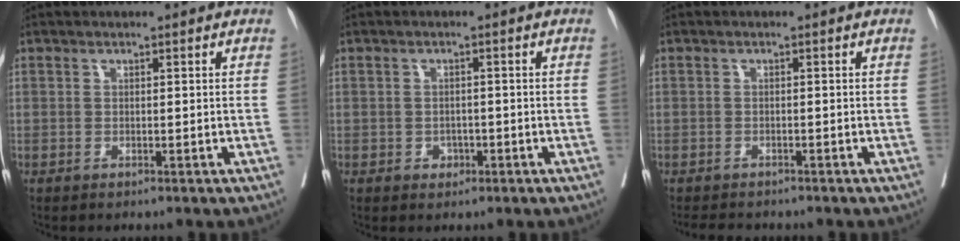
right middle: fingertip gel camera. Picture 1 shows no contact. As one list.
[{"total": 1.6, "force": [-0.7, 1.3, 0.7], "torque": [-0.008, 0.005, -0.007]}, {"total": 4.6, "force": [-4.2, 1.4, 1.4], "torque": [-0.019, -0.007, -0.062]}]